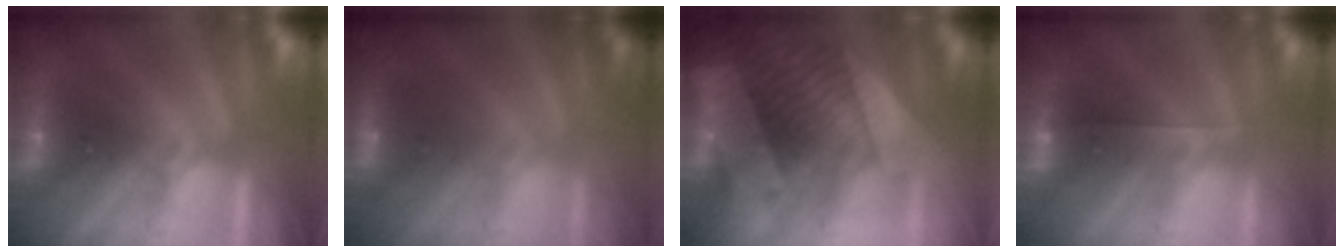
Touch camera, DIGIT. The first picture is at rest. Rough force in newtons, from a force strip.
{"total": 2.5}
{"total": 8.1}
{"total": 2.6}